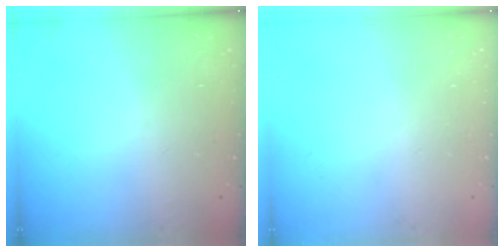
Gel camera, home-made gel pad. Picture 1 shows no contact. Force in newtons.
{"total": 0.0}